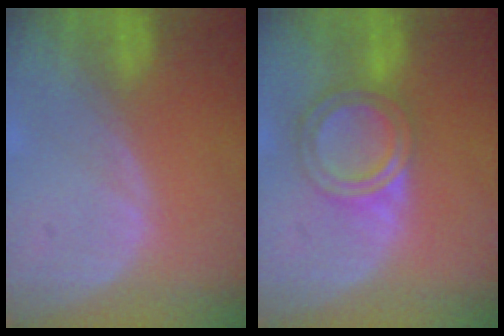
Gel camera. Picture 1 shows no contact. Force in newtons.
{"total": 5.9, "press": 5.4, "slide": 2.4}